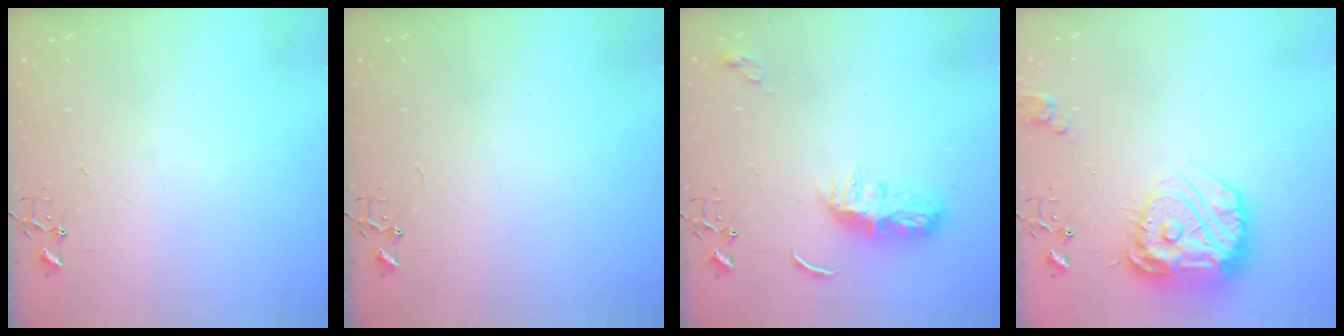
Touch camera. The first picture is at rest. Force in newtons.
{"total": 0.0}
{"total": 8.2, "press": 8.2, "slide": 0.4}
{"total": 19.8, "press": 19.7, "slide": 2.0}